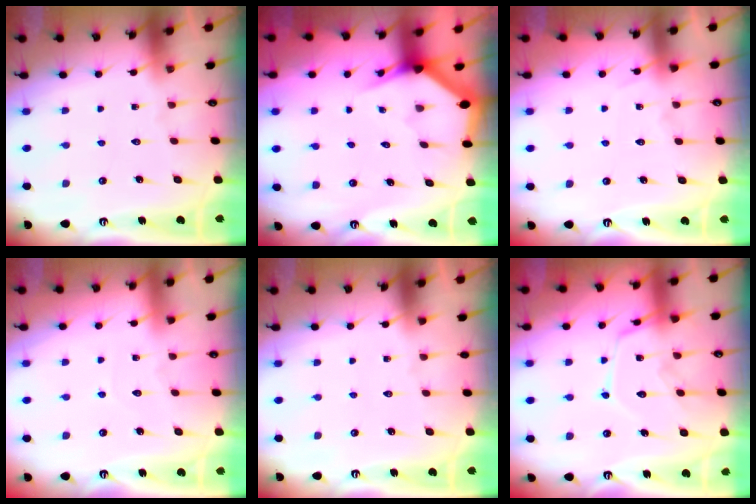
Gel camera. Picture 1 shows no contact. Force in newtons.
{"total": 2.8, "press": 2.8, "slide": 0.0}
{"total": 3.8, "press": 3.7, "slide": 0.5}
{"total": 2.9, "press": 2.9, "slide": 0.2}
{"total": 0.0}
{"total": 12.6, "press": 12.6, "slide": 0.7}